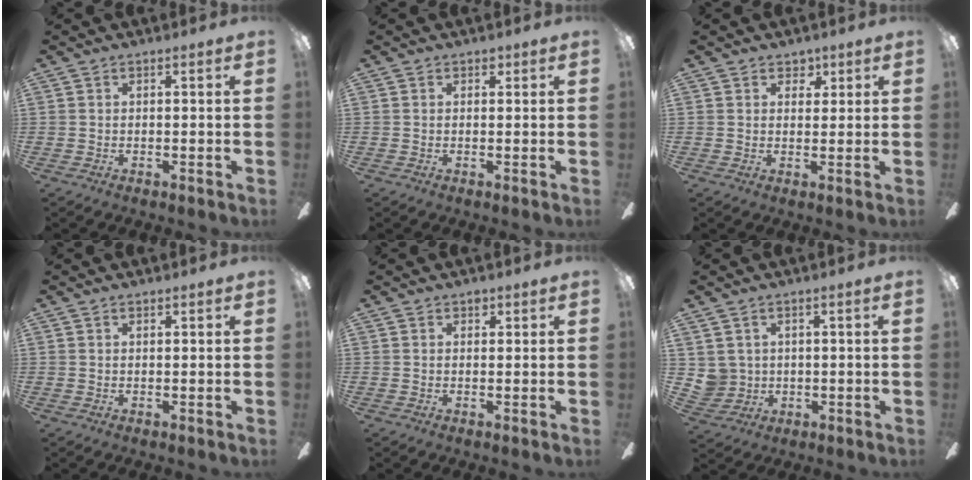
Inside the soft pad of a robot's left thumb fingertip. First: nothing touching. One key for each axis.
{"total": 1.1, "fx": 0.7, "fy": 0.8, "fz": 0.3, "tx": 0.002, "ty": 0.000, "tz": 0.011}
{"total": 3.3, "fx": 2.2, "fy": 2.2, "fz": 1.0, "tx": -0.001, "ty": -0.007, "tz": 0.036}
{"total": 0.7, "fx": 0.6, "fy": 0.3, "fz": 0.3, "tx": -0.007, "ty": 0.001, "tz": 0.010}
{"total": 1.4, "fx": 0.9, "fy": 0.9, "fz": 0.4, "tx": -0.001, "ty": -0.002, "tz": 0.015}
{"total": 4.1, "fx": 1.8, "fy": 3.7, "fz": 0.2, "tx": -0.021, "ty": 0.002, "tz": 0.038}